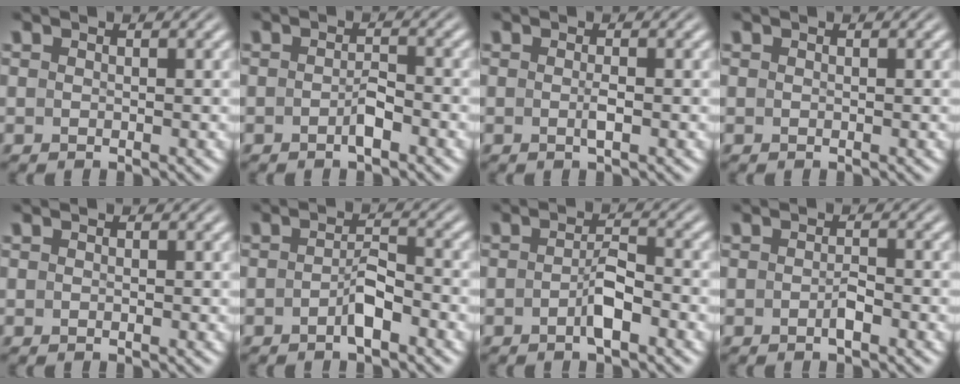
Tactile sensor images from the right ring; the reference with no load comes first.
{"total": 1.4, "force": [-1.0, 0.1, 1.0], "torque": [-0.009, 0.002, -0.020]}
{"total": 1.0, "force": [-0.4, -0.2, 0.9], "torque": [-0.013, 0.001, -0.009]}
{"total": 0.0}
{"total": 0.0}
{"total": 2.1, "force": [-1.4, 0.4, 1.5], "torque": [-0.014, 0.000, -0.025]}
{"total": 2.3, "force": [-1.4, 0.3, 1.8], "torque": [-0.021, 0.000, -0.025]}
{"total": 1.1, "force": [-0.8, 0.0, 0.7], "torque": [-0.009, 0.003, -0.016]}